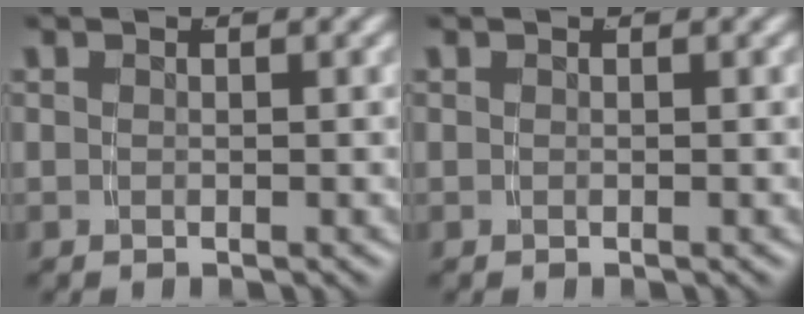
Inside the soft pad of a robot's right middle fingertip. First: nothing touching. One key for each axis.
{"total": 0.0}